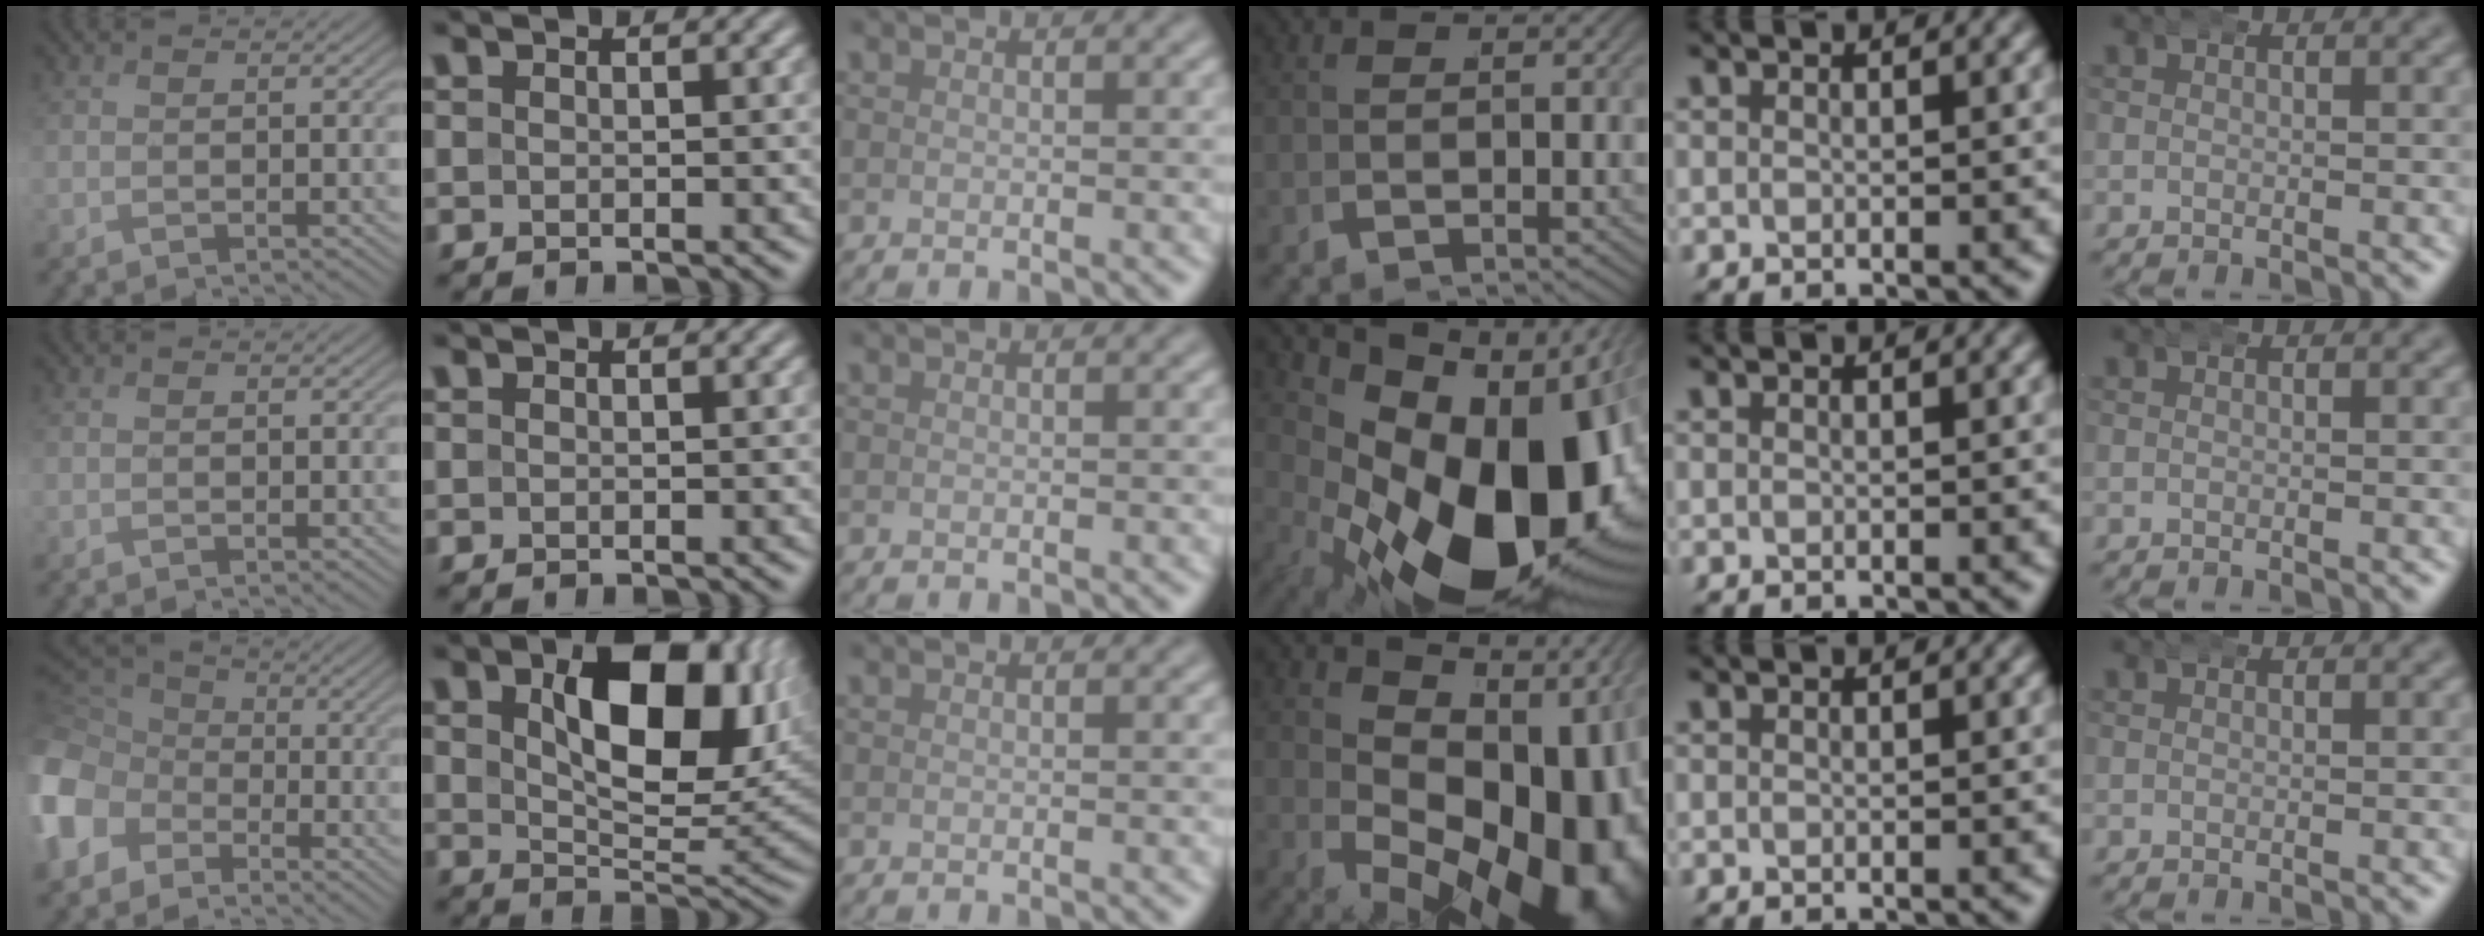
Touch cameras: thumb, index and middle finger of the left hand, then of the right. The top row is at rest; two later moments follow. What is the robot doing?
{"motion": "wrap", "object": "bandana"}